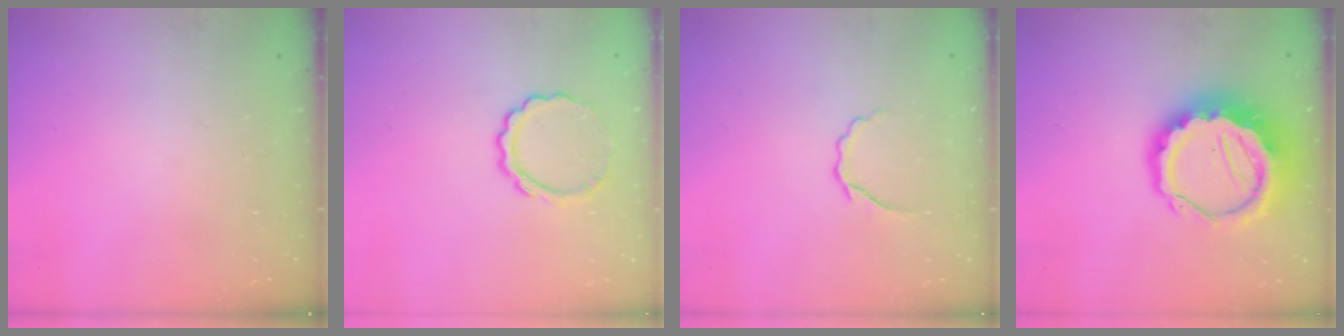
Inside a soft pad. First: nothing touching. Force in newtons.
{"total": 6.6, "press": 6.6, "slide": 0.6}
{"total": 5.3, "press": 5.2, "slide": 1.1}
{"total": 13.5, "press": 13.2, "slide": 2.8}